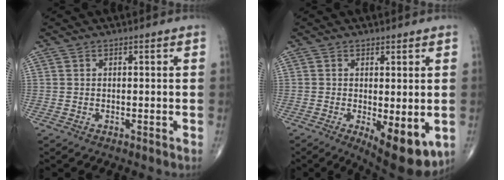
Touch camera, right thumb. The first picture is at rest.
{"total": 10.3, "force": [-2.6, 3.8, 9.2], "torque": [-0.121, -0.023, -0.026]}